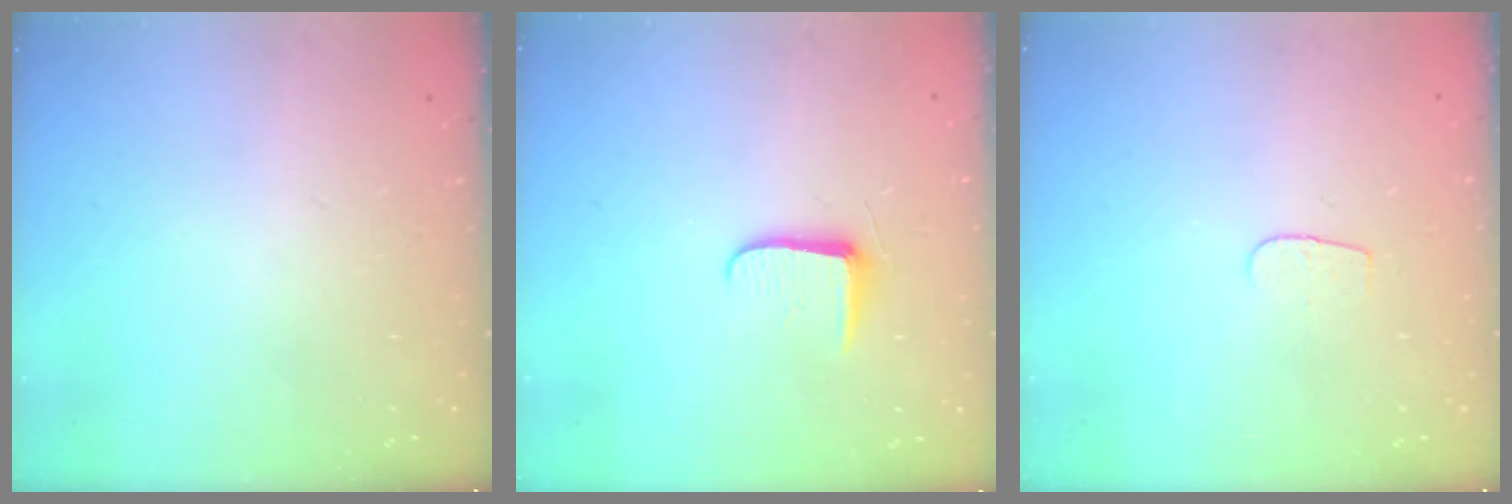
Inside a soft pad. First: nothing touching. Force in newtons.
{"total": 5.9, "press": 5.8, "slide": 0.8}
{"total": 3.7, "press": 3.7, "slide": 0.4}